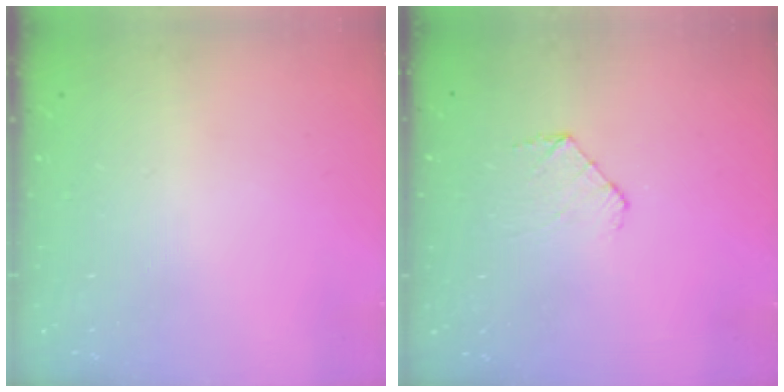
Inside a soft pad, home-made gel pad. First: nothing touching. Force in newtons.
{"total": 5.5, "press": 5.5, "slide": 0.5}